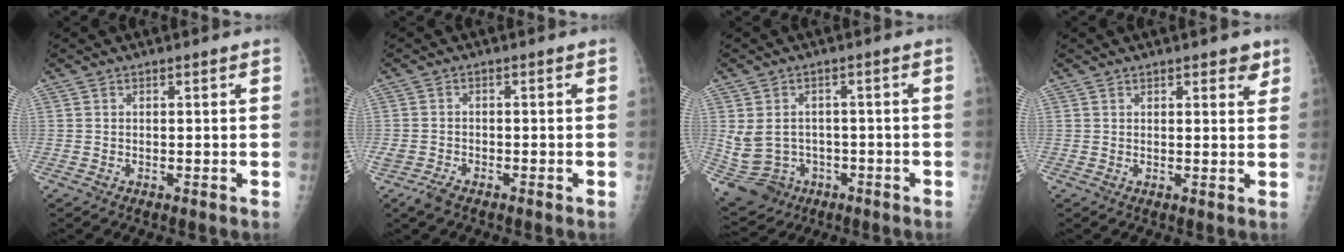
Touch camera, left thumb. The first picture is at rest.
{"total": 3.7, "force": [-2.9, 1.5, 1.6], "torque": [-0.038, 0.002, -0.052]}
{"total": 10.2, "force": [-2.2, 9.0, 4.2], "torque": [-0.090, 0.018, -0.014]}
{"total": 3.4, "force": [2.1, 1.3, 2.3], "torque": [-0.014, -0.009, 0.024]}